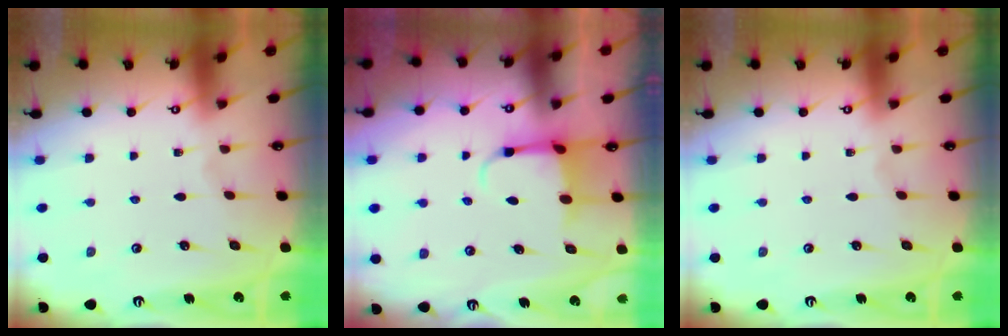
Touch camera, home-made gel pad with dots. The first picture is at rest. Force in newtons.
{"total": 3.8, "press": 3.7, "slide": 0.9}
{"total": 0.0}